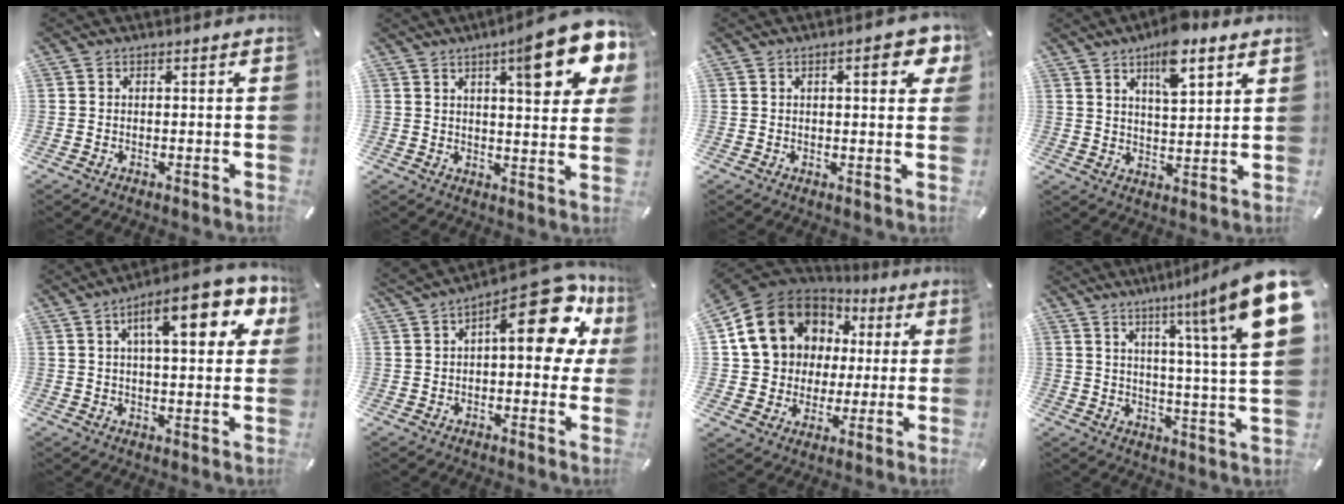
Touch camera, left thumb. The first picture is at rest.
{"total": 16.0, "force": [9.0, 4.9, 12.2], "torque": [-0.160, -0.047, 0.136]}
{"total": 6.2, "force": [2.6, 2.7, 4.9], "torque": [-0.060, -0.005, 0.036]}
{"total": 10.5, "force": [7.2, 3.9, 6.6], "torque": [-0.097, -0.031, 0.122]}
{"total": 15.1, "force": [6.3, 5.6, 12.5], "torque": [-0.179, -0.010, 0.096]}
{"total": 19.9, "force": [7.4, 8.7, 16.3], "torque": [-0.212, -0.031, 0.117]}
{"total": 15.8, "force": [5.2, 14.0, 5.1], "torque": [-0.096, -0.021, 0.115]}
{"total": 16.9, "force": [9.3, 1.8, 14.0], "torque": [-0.212, -0.066, 0.131]}